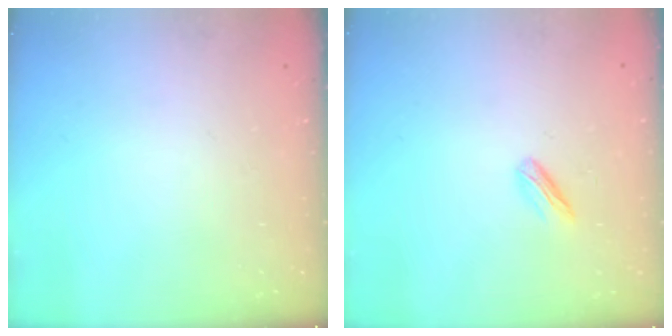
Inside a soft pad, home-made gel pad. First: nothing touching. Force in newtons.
{"total": 2.9, "press": 2.8, "slide": 0.8}